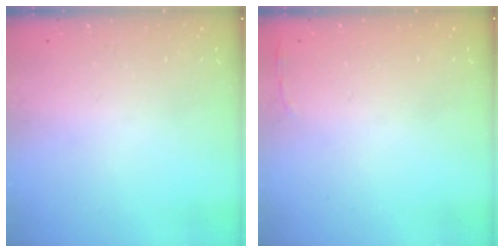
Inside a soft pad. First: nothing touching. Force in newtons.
{"total": 2.8, "press": 2.6, "slide": 0.9}